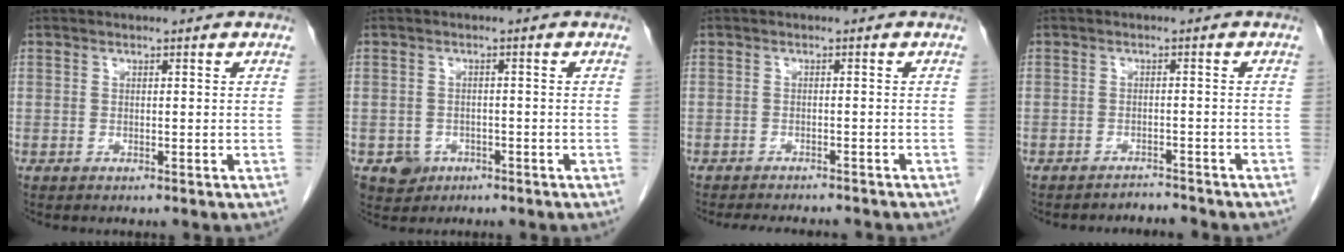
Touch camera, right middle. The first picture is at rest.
{"total": 3.1, "force": [-1.5, 2.7, 0.5], "torque": [-0.004, 0.008, -0.016]}
{"total": 7.7, "force": [-7.1, 1.7, 2.6], "torque": [-0.034, -0.005, -0.090]}
{"total": 2.5, "force": [-2.4, 0.0, -0.6], "torque": [0.010, -0.008, -0.033]}